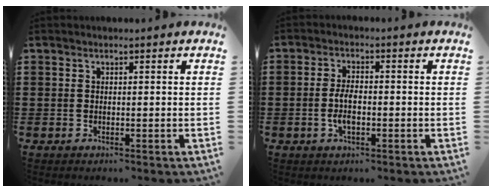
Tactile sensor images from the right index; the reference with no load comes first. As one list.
[{"total": 4.2, "force": [-0.9, 1.8, 3.7], "torque": [-0.089, -0.002, -0.023]}]